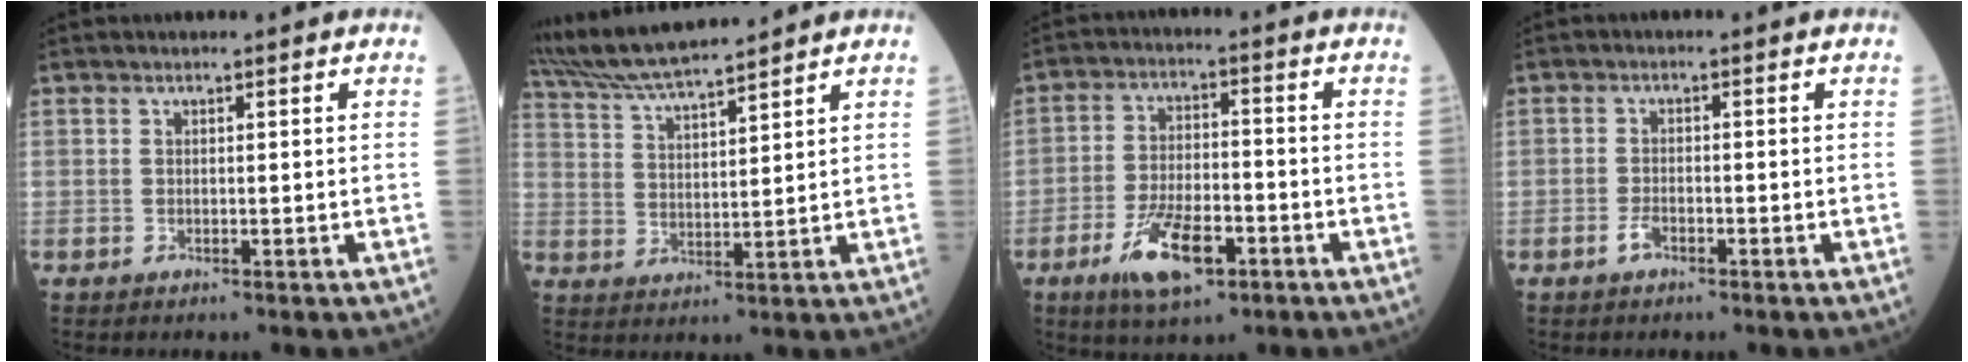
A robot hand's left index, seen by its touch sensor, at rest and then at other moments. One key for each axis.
{"total": 11.5, "fx": 10.5, "fy": 0.0, "fz": 4.8, "tx": -0.096, "ty": 0.026, "tz": 0.194}
{"total": 9.6, "fx": -5.0, "fy": 3.5, "fz": 7.4, "tx": -0.147, "ty": -0.008, "tz": -0.086}
{"total": 1.8, "fx": -1.2, "fy": 0.7, "fz": 1.1, "tx": -0.026, "ty": 0.001, "tz": -0.023}